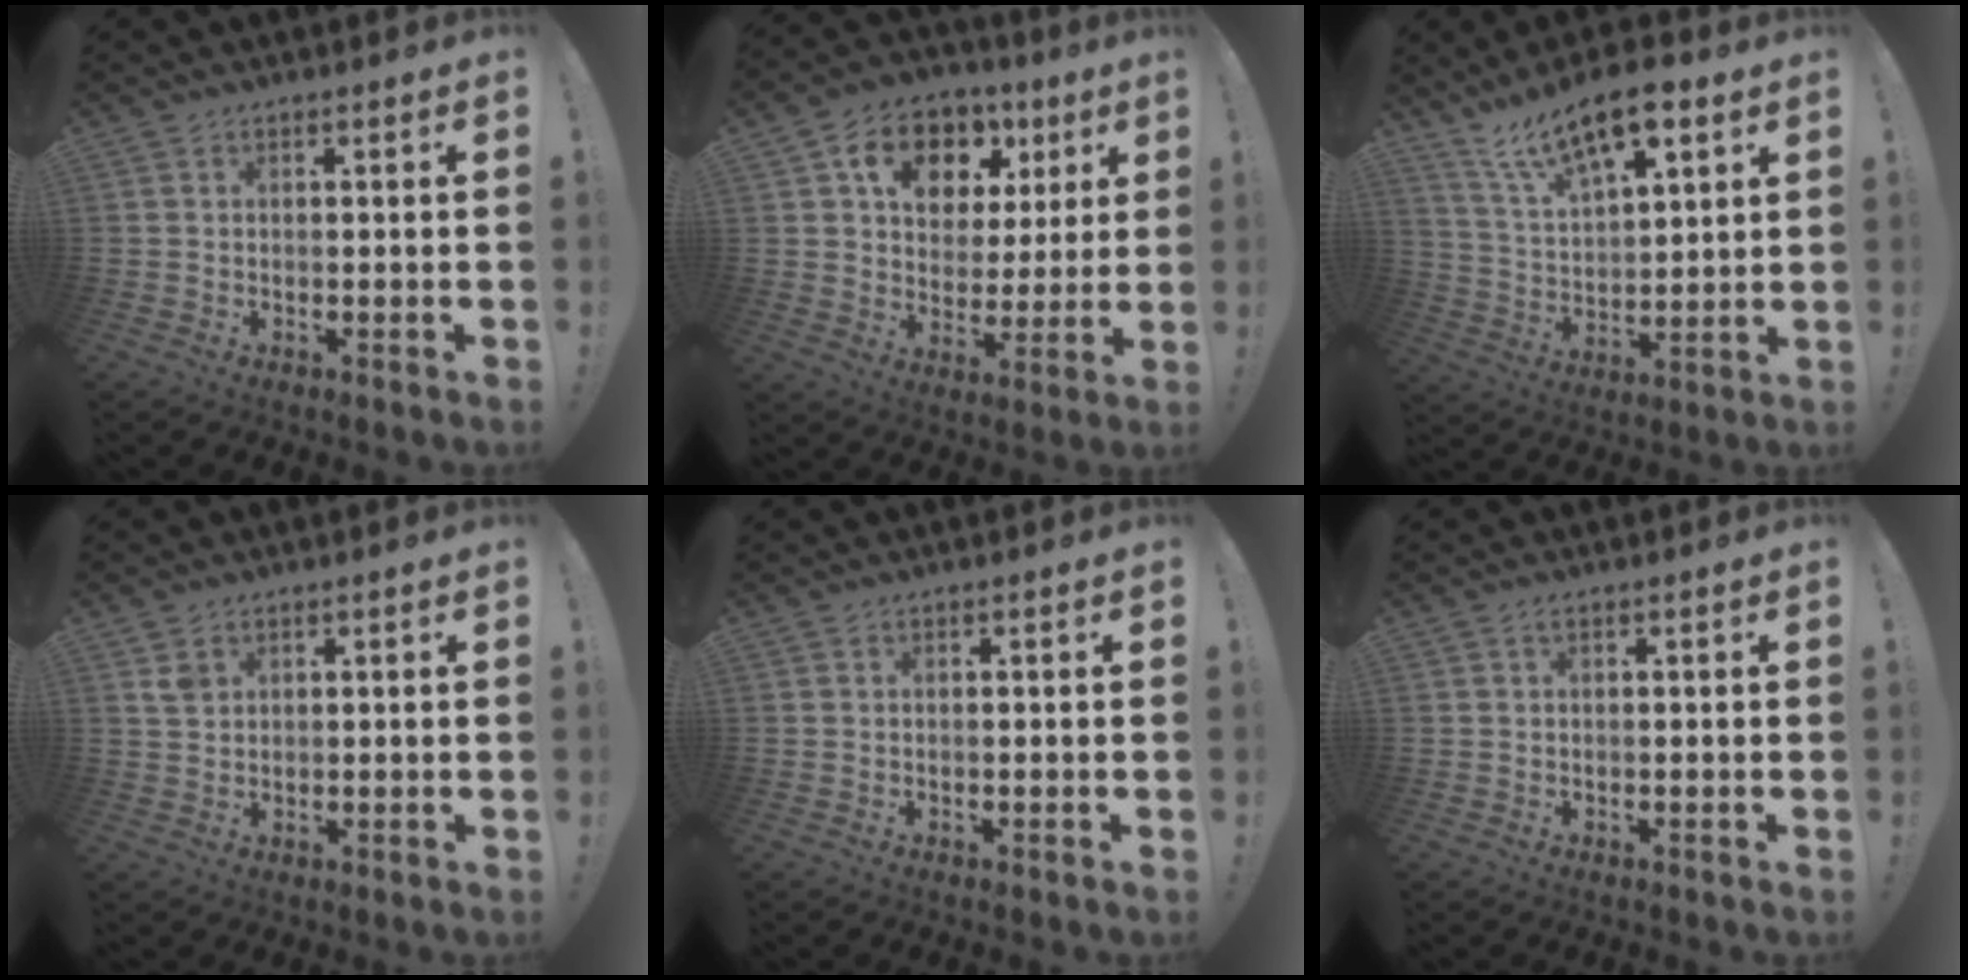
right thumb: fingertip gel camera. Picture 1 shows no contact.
{"total": 14.8, "force": [7.1, 10.7, 7.5], "torque": [-0.117, -0.021, 0.131]}
{"total": 14.4, "force": [9.9, 5.6, 8.8], "torque": [-0.161, -0.056, 0.177]}
{"total": 3.0, "force": [1.8, 2.0, 1.3], "torque": [-0.018, -0.007, 0.033]}
{"total": 0.0}
{"total": 0.7, "force": [0.3, 0.3, 0.5], "torque": [-0.003, -0.001, 0.003]}